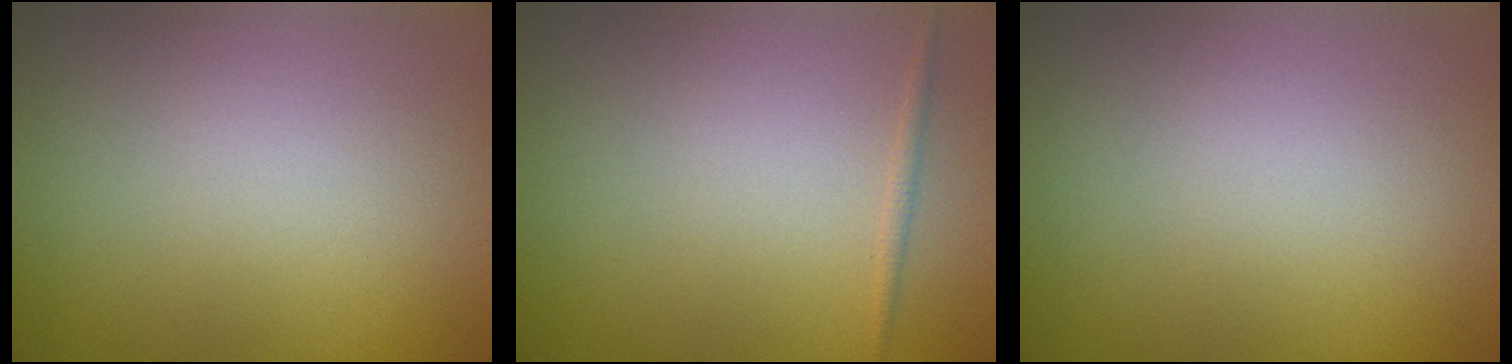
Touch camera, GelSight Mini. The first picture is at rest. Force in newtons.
{"total": 0.6, "press": 0.6, "slide": 0.0}
{"total": 0.0}